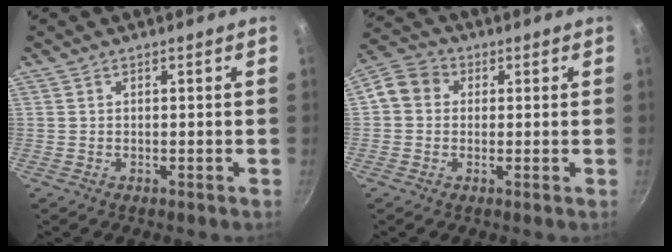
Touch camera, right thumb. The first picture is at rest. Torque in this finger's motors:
{"motor_torque": [0.20, 1.14, 0.22, -0.58, 0.02]}